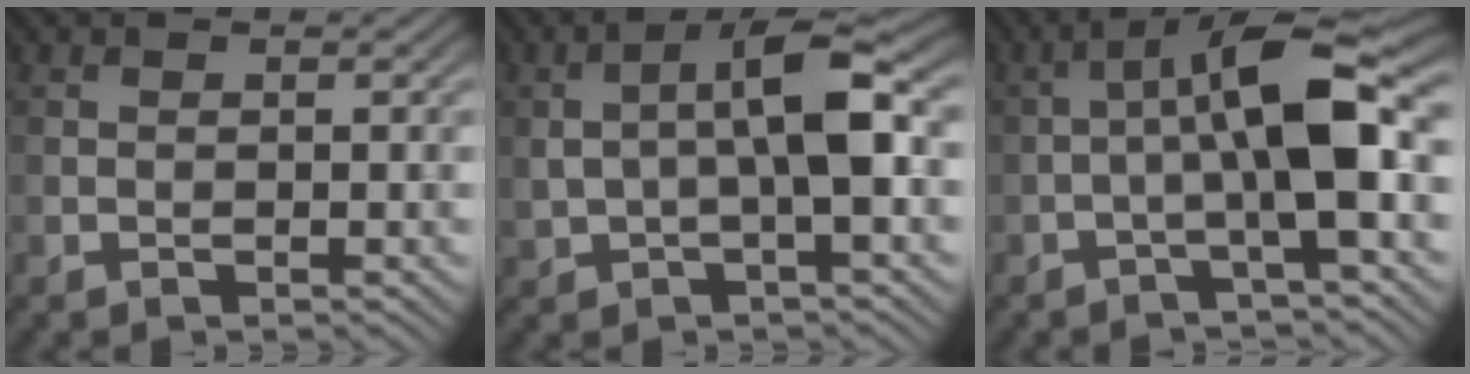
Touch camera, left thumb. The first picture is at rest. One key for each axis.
{"total": 7.6, "fx": 0.4, "fy": 2.6, "fz": 7.1, "tx": -0.137, "ty": 0.014, "tz": 0.004}
{"total": 9.2, "fx": -0.6, "fy": 2.0, "fz": 9.0, "tx": -0.140, "ty": 0.029, "tz": -0.023}